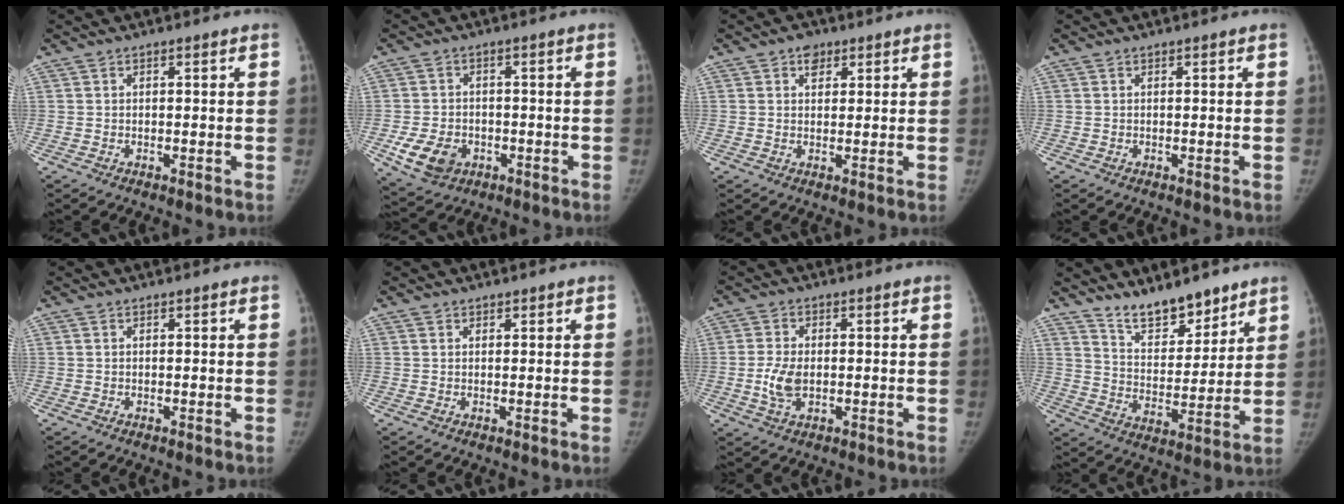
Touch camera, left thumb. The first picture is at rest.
{"total": 7.7, "force": [-2.6, 6.0, 4.2], "torque": [-0.065, 0.006, -0.034]}
{"total": 2.9, "force": [1.6, 2.0, 1.3], "torque": [-0.003, -0.006, 0.022]}
{"total": 0.0}
{"total": 0.0}
{"total": 0.7, "force": [0.6, 0.4, 0.0], "torque": [0.008, -0.004, 0.007]}
{"total": 5.5, "force": [-0.7, 3.4, 4.3], "torque": [-0.092, 0.001, -0.012]}
{"total": 11.5, "force": [9.5, 4.4, 4.8], "torque": [-0.045, -0.072, 0.172]}